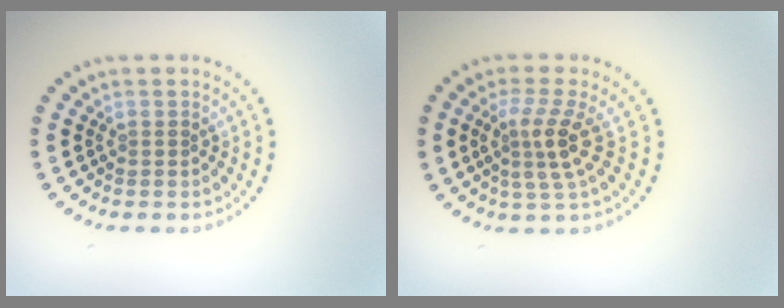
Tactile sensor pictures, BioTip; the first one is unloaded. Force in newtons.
{"total": 3.1, "press": 2.4, "slide": 2.1}